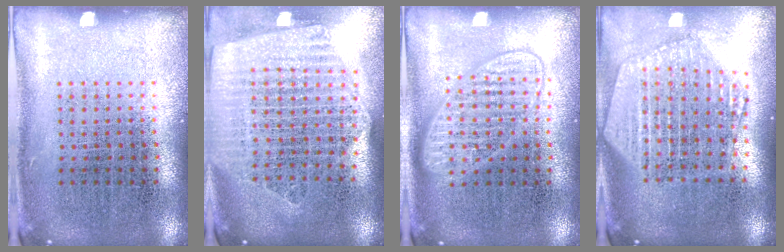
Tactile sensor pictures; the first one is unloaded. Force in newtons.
{"total": 2.5, "press": 2.2, "slide": 1.1}
{"total": 1.5, "press": 1.5, "slide": 0.2}
{"total": 2.3, "press": 2.0, "slide": 1.1}